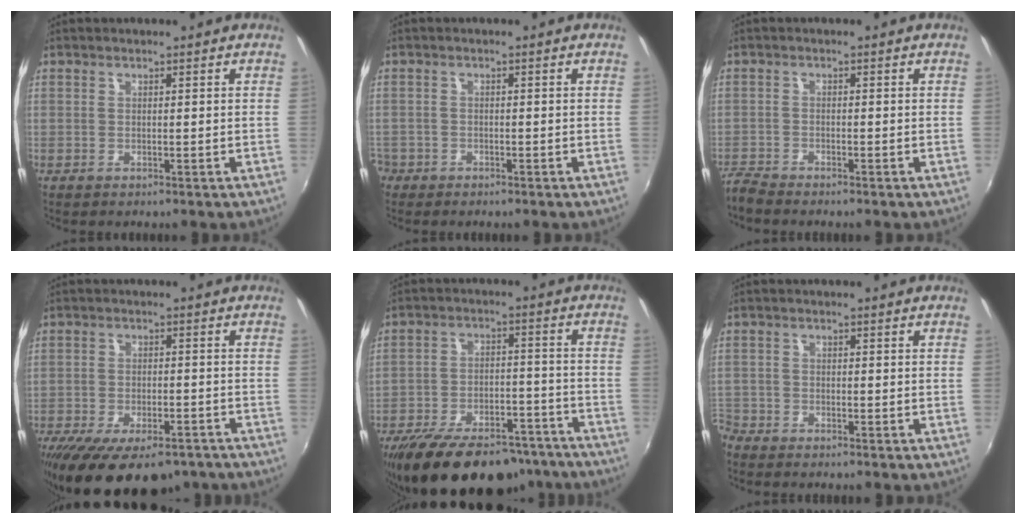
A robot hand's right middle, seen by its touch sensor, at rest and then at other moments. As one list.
[{"total": 3.1, "force": [-2.0, 2.3, 0.4], "torque": [-0.025, 0.003, -0.040]}, {"total": 3.2, "force": [-3.2, 0.2, 0.4], "torque": [-0.021, -0.015, -0.069]}, {"total": 19.5, "force": [-14.1, 7.8, 11.0], "torque": [-0.219, -0.043, -0.202]}, {"total": 24.3, "force": [-19.6, 9.3, 10.8], "torque": [-0.207, 0.001, -0.269]}, {"total": 5.4, "force": [-4.3, 3.1, 1.1], "torque": [-0.055, -0.007, -0.084]}]